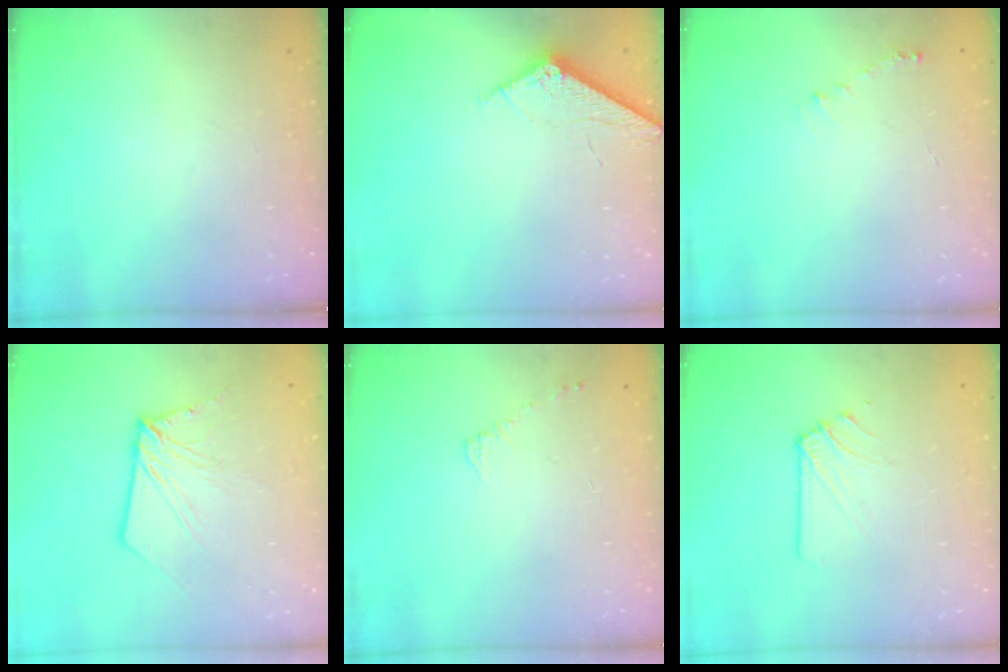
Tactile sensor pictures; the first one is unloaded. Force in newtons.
{"total": 5.4, "press": 5.4, "slide": 0.1}
{"total": 4.2, "press": 4.2, "slide": 0.4}
{"total": 8.6, "press": 8.5, "slide": 1.0}
{"total": 4.3, "press": 4.3, "slide": 0.6}
{"total": 2.9, "press": 2.8, "slide": 0.5}